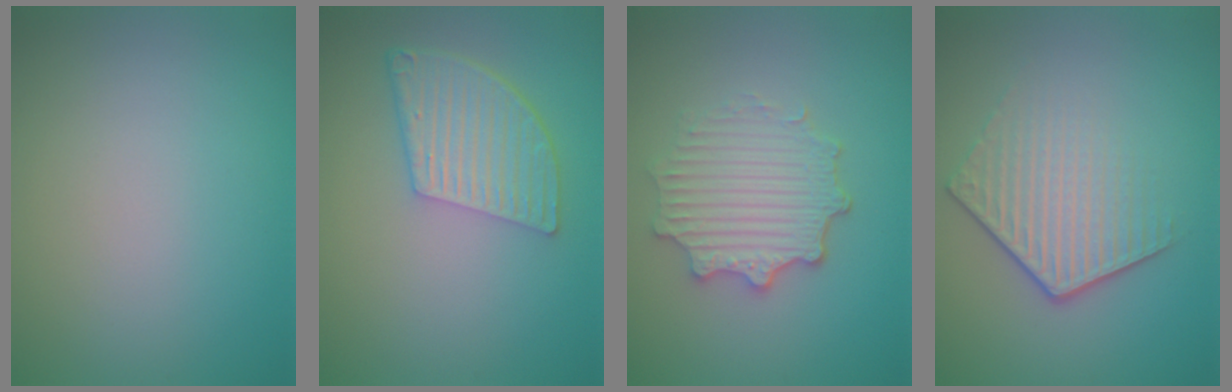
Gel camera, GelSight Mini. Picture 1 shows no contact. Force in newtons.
{"total": 5.6, "press": 4.1, "slide": 3.7}
{"total": 4.5, "press": 3.6, "slide": 2.6}
{"total": 4.2, "press": 3.1, "slide": 2.9}